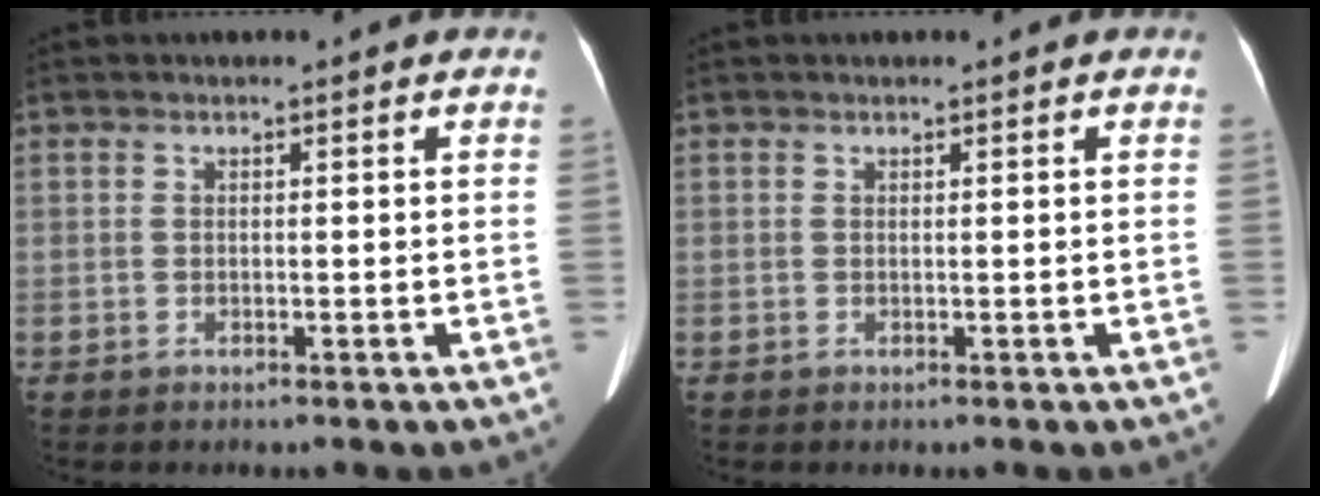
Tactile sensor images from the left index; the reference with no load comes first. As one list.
[{"total": 0.0}]